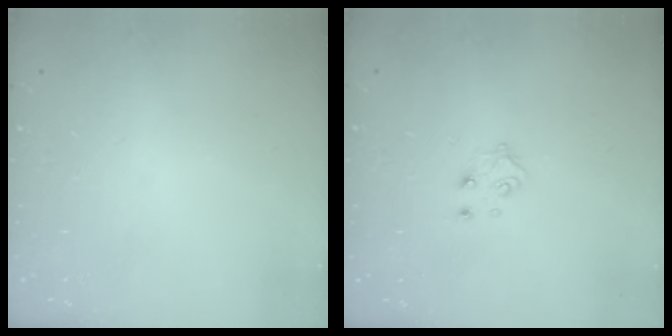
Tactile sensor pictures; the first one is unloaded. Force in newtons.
{"total": 5.5, "press": 5.5, "slide": 0.5}